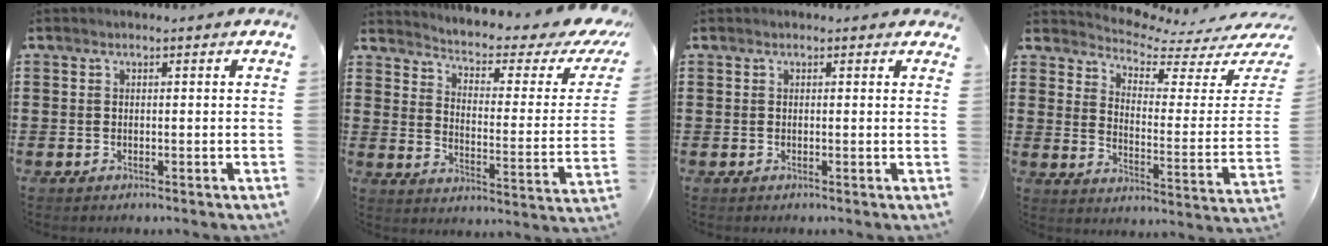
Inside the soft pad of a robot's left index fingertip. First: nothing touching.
{"total": 3.5, "force": [2.3, 0.5, 2.6], "torque": [-0.055, -0.029, 0.025]}
{"total": 0.6, "force": [0.5, 0.3, 0.2], "torque": [-0.005, 0.003, 0.008]}
{"total": 4.5, "force": [4.3, 0.6, 1.1], "torque": [-0.044, -0.046, 0.067]}